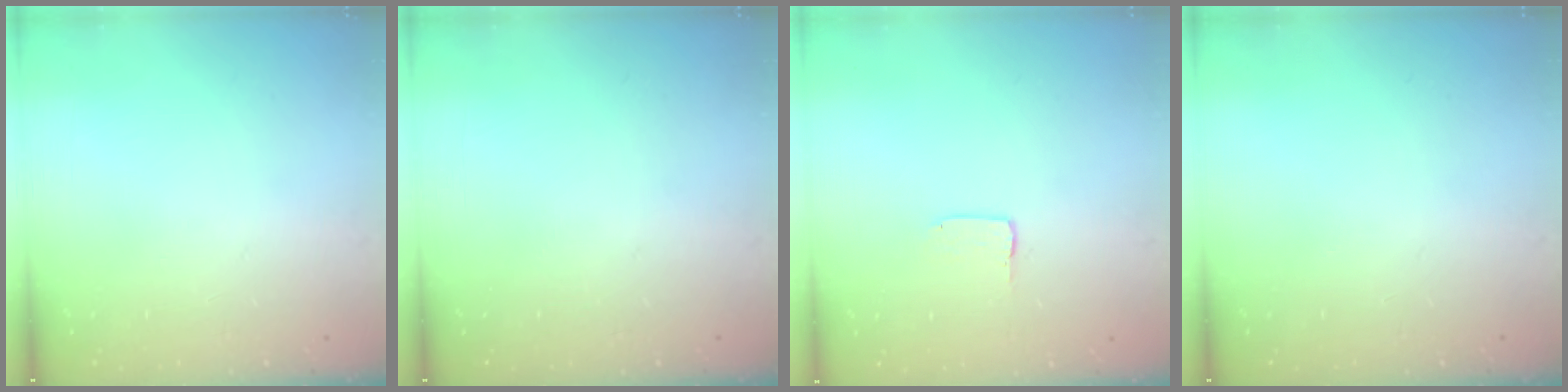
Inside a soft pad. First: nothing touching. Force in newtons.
{"total": 0.0}
{"total": 2.0, "press": 2.0, "slide": 0.1}
{"total": 0.0}